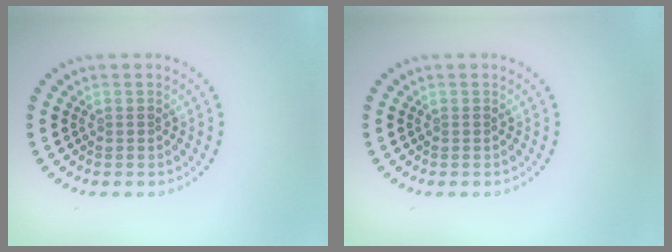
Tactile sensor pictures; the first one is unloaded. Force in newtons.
{"total": 0.0}